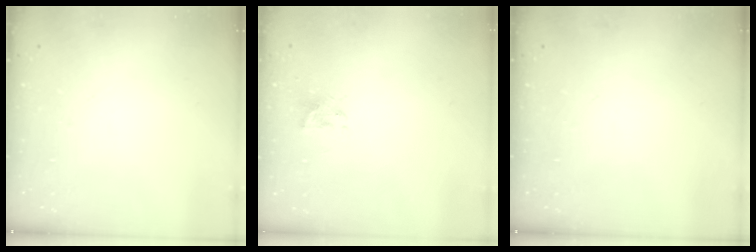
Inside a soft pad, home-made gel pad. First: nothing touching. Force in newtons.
{"total": 1.3, "press": 1.3, "slide": 0.3}
{"total": 0.0}